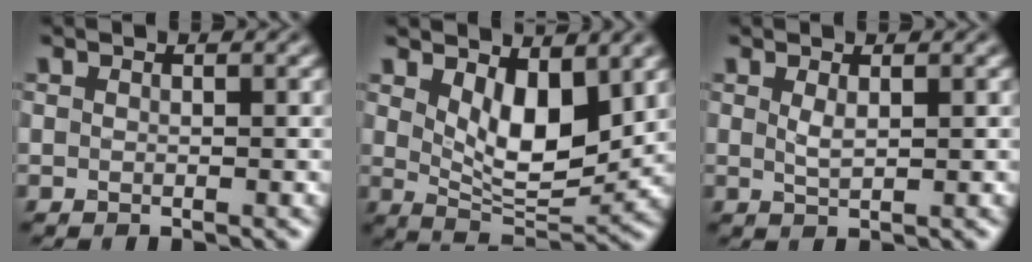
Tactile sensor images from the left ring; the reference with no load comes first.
{"total": 6.2, "force": [2.3, 3.0, 4.9], "torque": [-0.085, -0.018, 0.043]}
{"total": 1.2, "force": [0.5, 0.3, 1.0], "torque": [-0.022, -0.002, 0.012]}